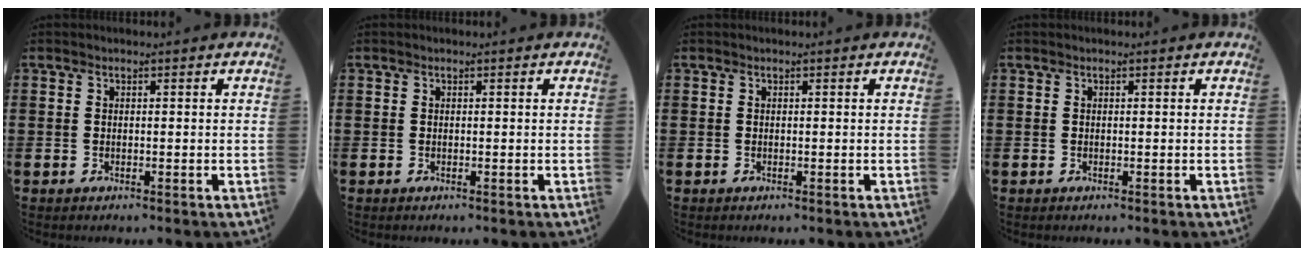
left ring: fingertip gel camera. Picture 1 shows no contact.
{"total": 0.0}
{"total": 0.0}
{"total": 0.0}